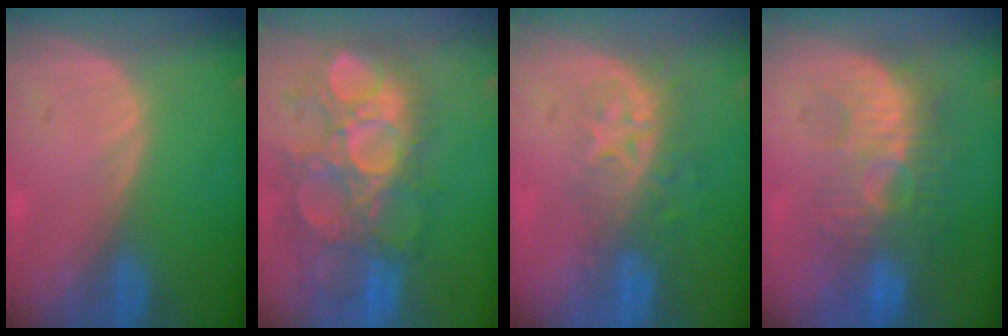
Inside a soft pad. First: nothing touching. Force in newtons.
{"total": 12.0, "press": 11.4, "slide": 3.7}
{"total": 8.6, "press": 7.0, "slide": 4.9}
{"total": 9.4, "press": 8.9, "slide": 2.9}